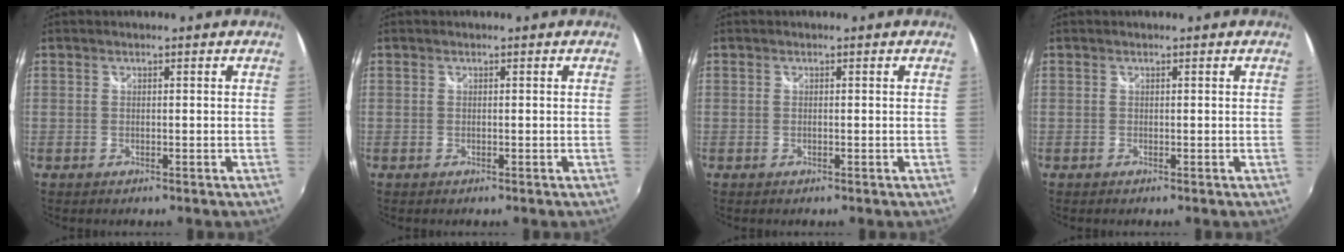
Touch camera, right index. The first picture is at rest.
{"total": 0.0}
{"total": 0.0}
{"total": 0.0}